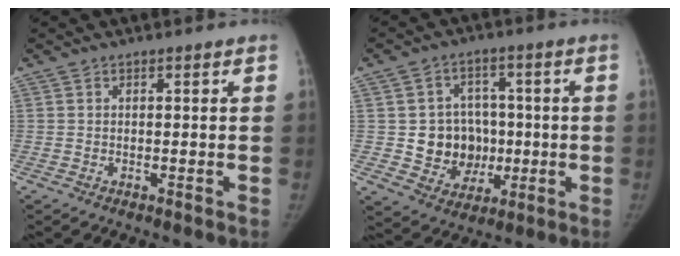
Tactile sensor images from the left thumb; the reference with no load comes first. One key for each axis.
{"total": 11.1, "fx": -0.9, "fy": 9.9, "fz": 5.1, "tx": -0.023, "ty": 0.010, "tz": -0.001}